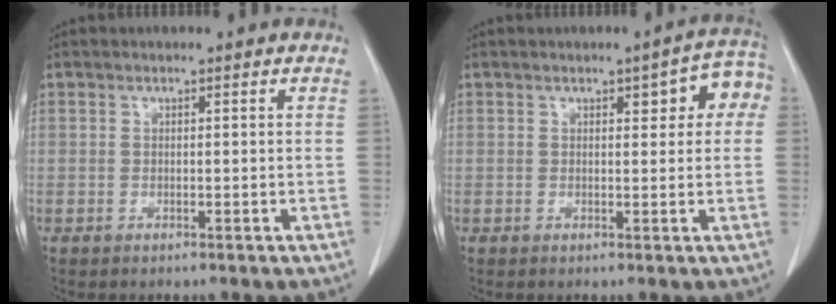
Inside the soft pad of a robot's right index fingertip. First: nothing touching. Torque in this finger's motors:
{"motor_torque": [0.26, 0.21, 0.10, 0.01]}